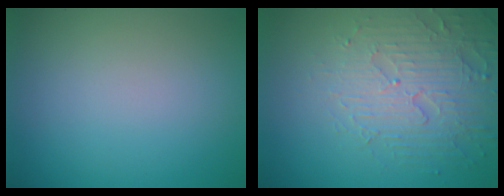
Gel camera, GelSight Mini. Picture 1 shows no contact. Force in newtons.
{"total": 4.5, "press": 4.3, "slide": 1.3}